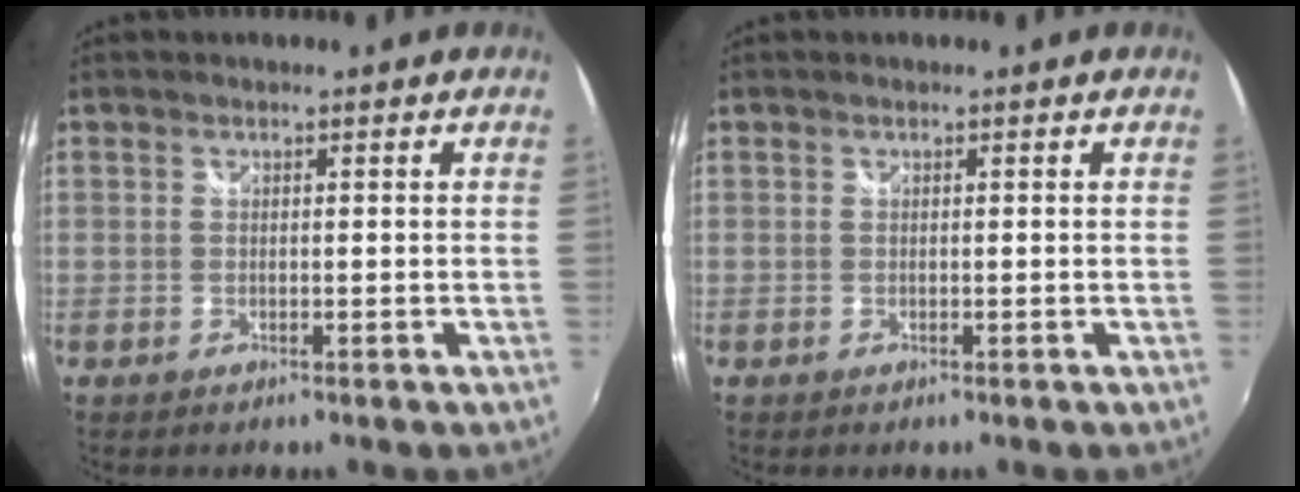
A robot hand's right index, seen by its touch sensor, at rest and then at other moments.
{"total": 0.0}